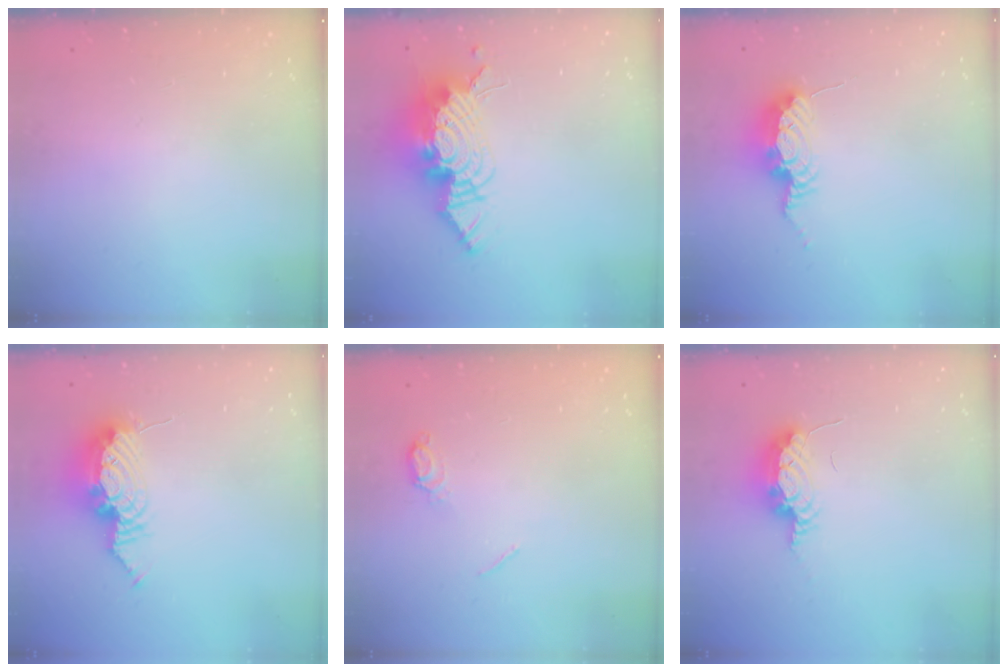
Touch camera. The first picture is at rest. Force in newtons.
{"total": 18.1, "press": 18.0, "slide": 1.9}
{"total": 8.7, "press": 8.7, "slide": 0.9}
{"total": 11.6, "press": 11.3, "slide": 2.9}
{"total": 6.1, "press": 6.0, "slide": 0.6}
{"total": 10.0, "press": 8.6, "slide": 5.1}